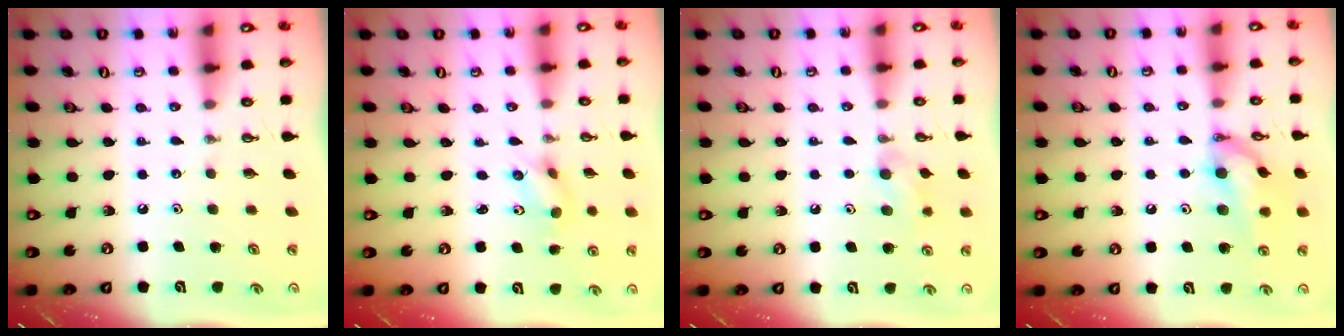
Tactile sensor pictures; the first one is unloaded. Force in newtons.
{"total": 2.6, "press": 2.4, "slide": 1.0}
{"total": 7.7, "press": 7.6, "slide": 1.2}
{"total": 13.3, "press": 13.2, "slide": 1.6}